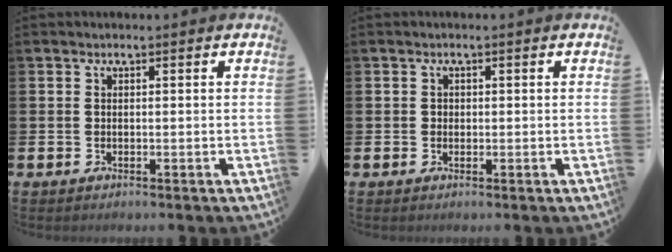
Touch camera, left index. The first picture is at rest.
{"total": 0.7, "force": [0.1, 0.7, 0.2], "torque": [0.004, 0.004, -0.002]}